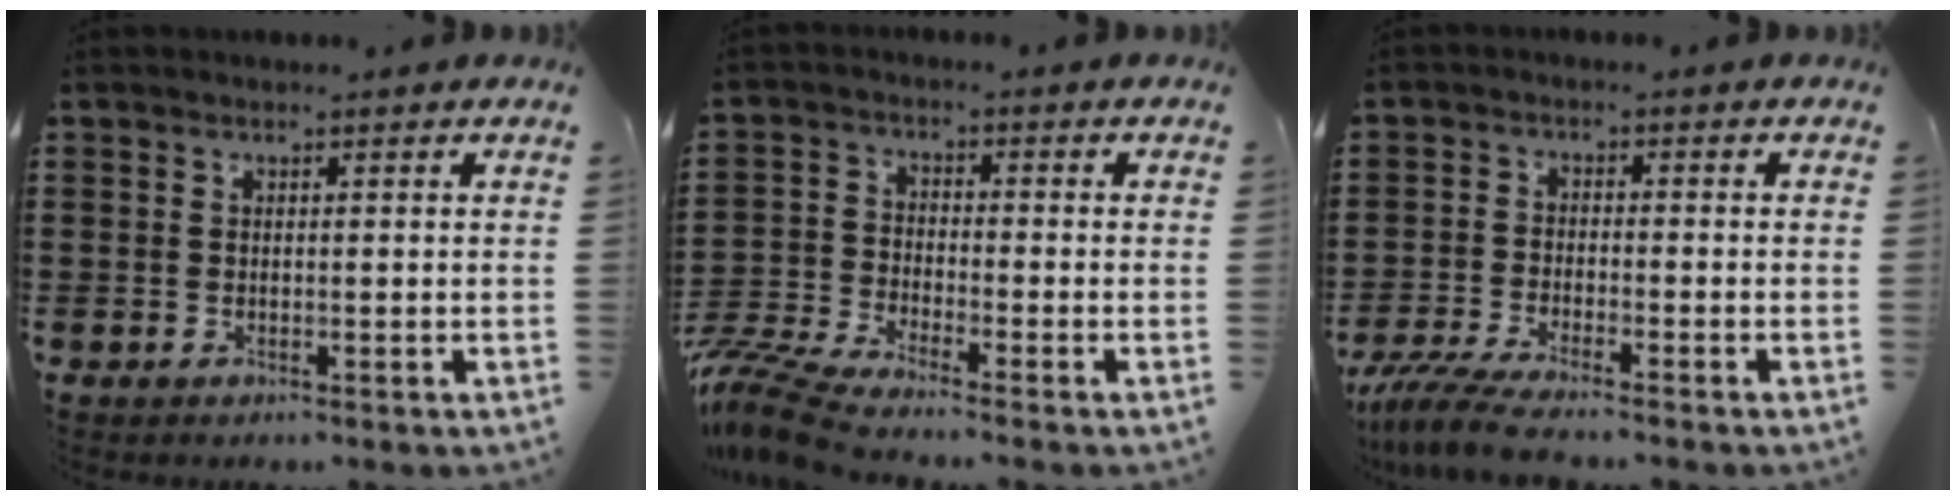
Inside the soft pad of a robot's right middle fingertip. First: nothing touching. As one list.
[{"total": 6.9, "force": [-6.3, 0.6, 2.8], "torque": [-0.088, -0.017, -0.133]}, {"total": 5.2, "force": [-4.7, 0.2, 2.1], "torque": [-0.063, -0.018, -0.098]}]